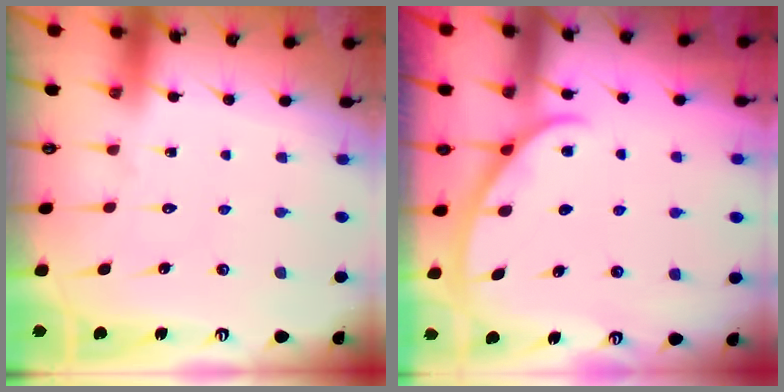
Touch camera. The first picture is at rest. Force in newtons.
{"total": 2.4, "press": 2.4, "slide": 0.4}